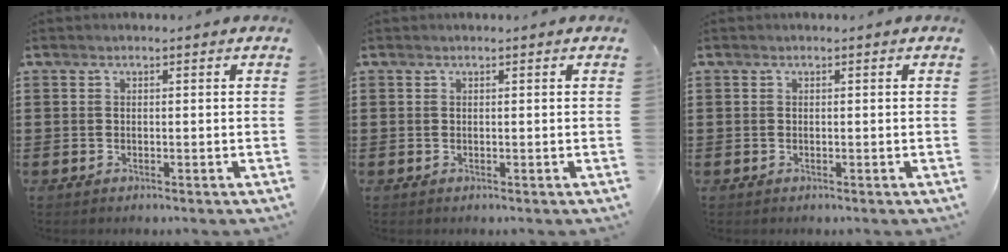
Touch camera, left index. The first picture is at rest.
{"total": 0.0}
{"total": 0.0}